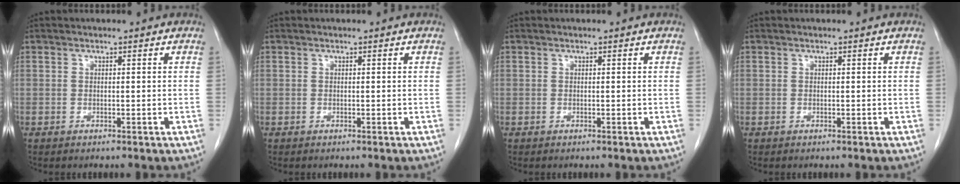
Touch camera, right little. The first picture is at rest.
{"total": 0.0}
{"total": 0.0}
{"total": 0.0}